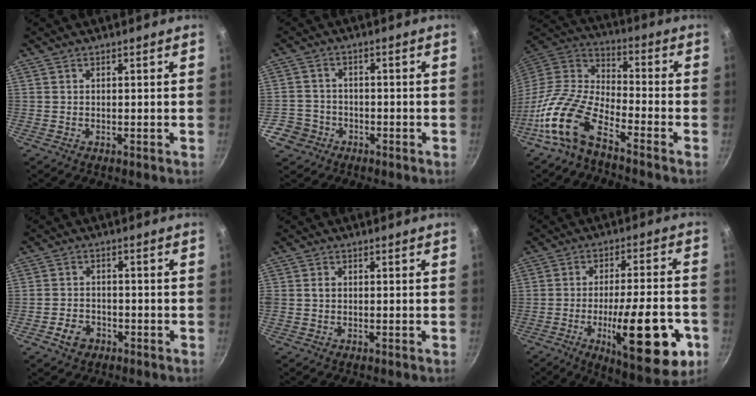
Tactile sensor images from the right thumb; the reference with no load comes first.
{"total": 4.6, "force": [-2.6, 3.6, 0.9], "torque": [-0.007, 0.034, -0.047]}
{"total": 14.0, "force": [-8.9, 5.8, 9.1], "torque": [-0.174, 0.078, -0.198]}
{"total": 4.4, "force": [-2.4, 3.2, 1.9], "torque": [-0.027, 0.024, -0.042]}
{"total": 1.6, "force": [0.0, 1.3, 0.9], "torque": [-0.015, 0.007, -0.002]}
{"total": 21.3, "force": [-7.4, 6.2, 19.0], "torque": [-0.254, 0.020, -0.101]}